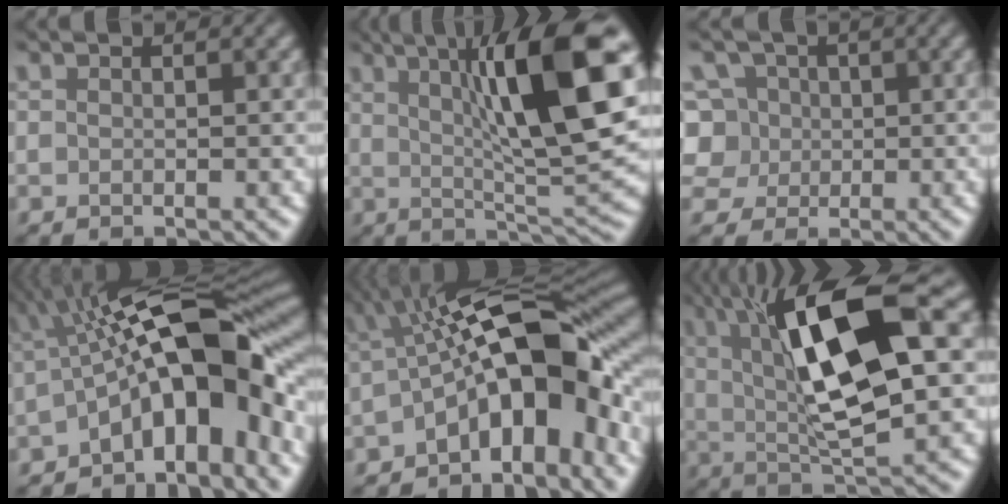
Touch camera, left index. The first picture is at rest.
{"total": 13.5, "force": [3.6, 2.8, 12.7], "torque": [-0.170, 0.002, 0.055]}
{"total": 7.7, "force": [1.7, 6.9, 3.1], "torque": [-0.058, 0.037, 0.000]}
{"total": 11.6, "force": [-2.1, 4.3, 10.6], "torque": [-0.143, 0.018, -0.047]}
{"total": 11.0, "force": [-2.1, 4.4, 9.9], "torque": [-0.132, 0.017, -0.045]}
{"total": 13.1, "force": [3.0, 3.8, 12.2], "torque": [-0.208, 0.005, 0.050]}